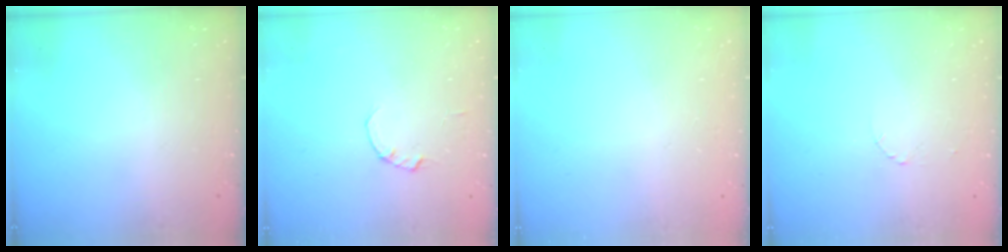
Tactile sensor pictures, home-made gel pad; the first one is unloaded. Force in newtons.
{"total": 0.0}
{"total": 2.5, "press": 2.5, "slide": 0.2}
{"total": 1.3, "press": 1.3, "slide": 0.1}